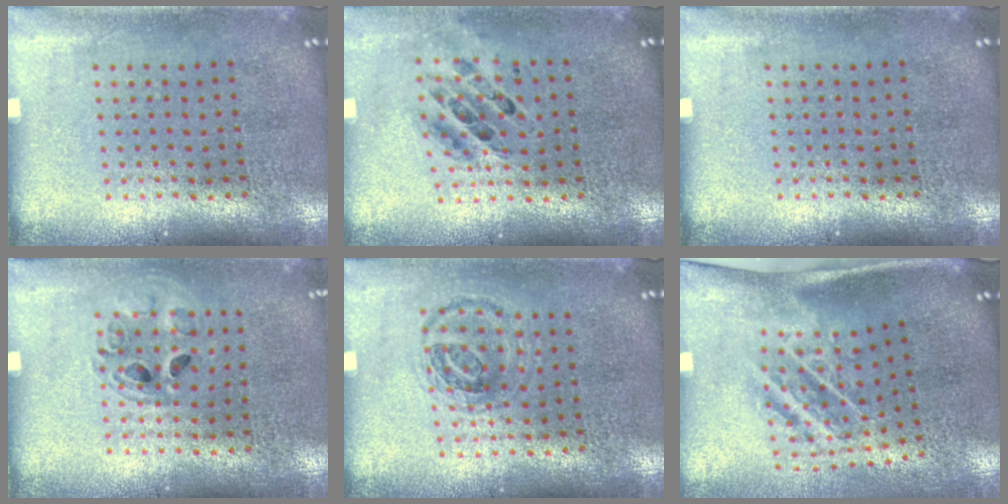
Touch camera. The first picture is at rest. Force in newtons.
{"total": 0.7, "press": 0.7, "slide": 0.2}
{"total": 0.0}
{"total": 1.0, "press": 1.0, "slide": 0.2}
{"total": 1.0, "press": 0.9, "slide": 0.2}
{"total": 2.0, "press": 1.2, "slide": 1.6}